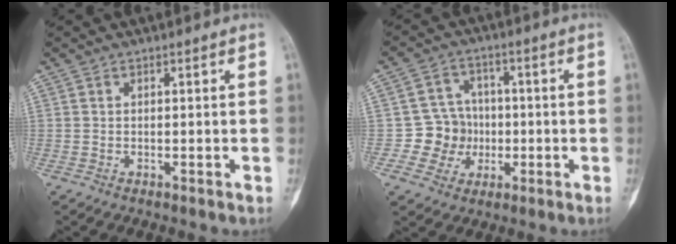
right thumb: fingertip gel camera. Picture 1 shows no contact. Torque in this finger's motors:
{"motor_torque": [0.58, 0.41, 0.46, -0.19, 0.04]}